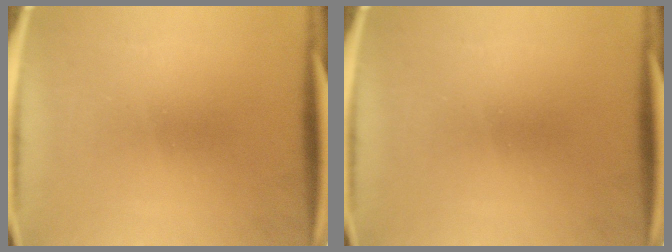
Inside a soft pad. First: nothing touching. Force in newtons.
{"total": 0.0}